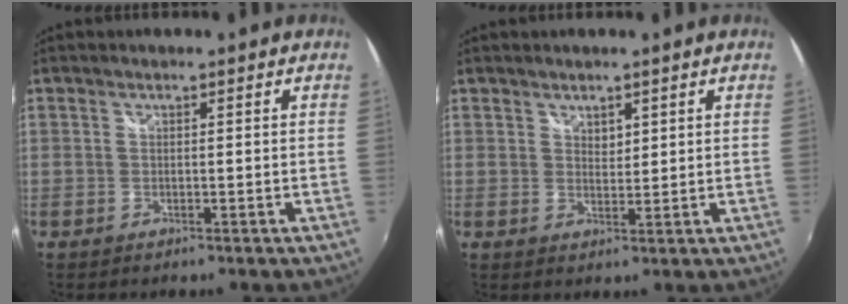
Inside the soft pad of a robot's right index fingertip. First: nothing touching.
{"total": 2.0, "force": [1.4, 1.2, 0.7], "torque": [-0.007, 0.000, 0.025]}